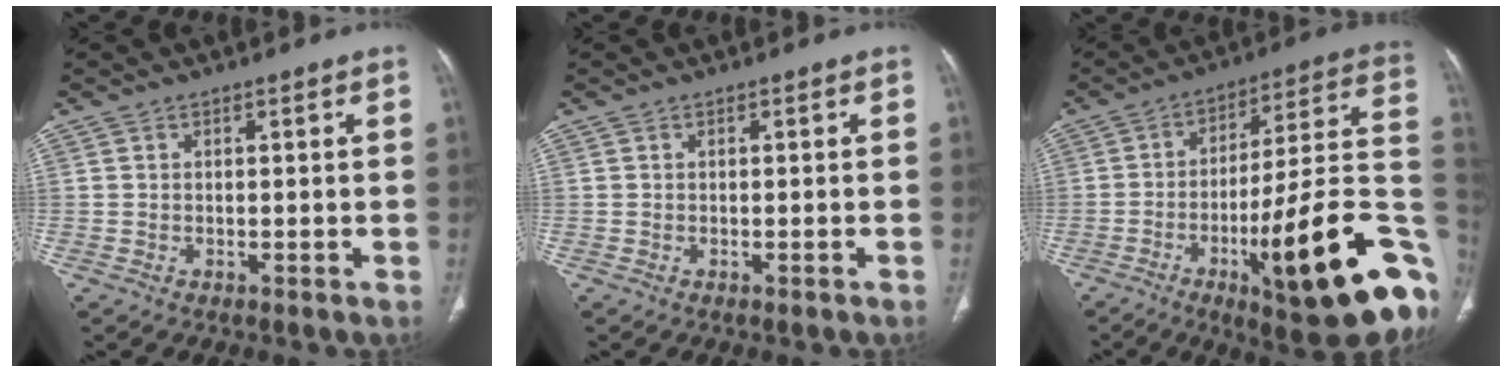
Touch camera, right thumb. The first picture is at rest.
{"total": 0.5, "force": [-0.4, 0.1, 0.4], "torque": [-0.011, 0.000, -0.003]}
{"total": 30.7, "force": [-10.0, 7.0, 28.2], "torque": [-0.324, 0.032, -0.139]}